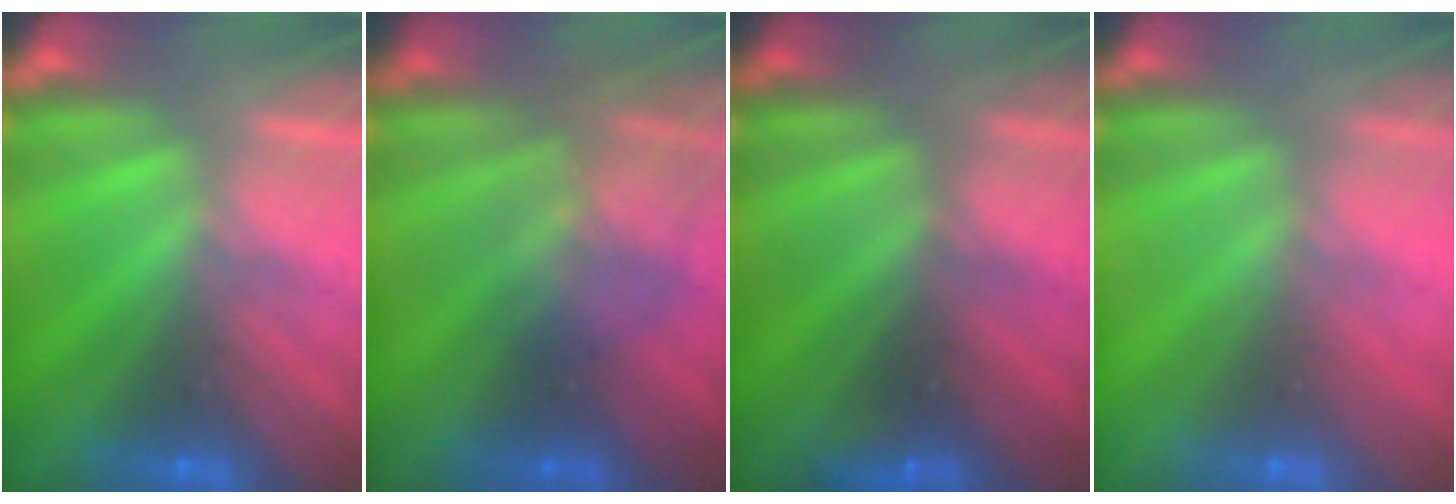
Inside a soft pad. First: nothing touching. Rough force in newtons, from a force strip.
{"total": 2.3}
{"total": 1.4}
{"total": 2.9}